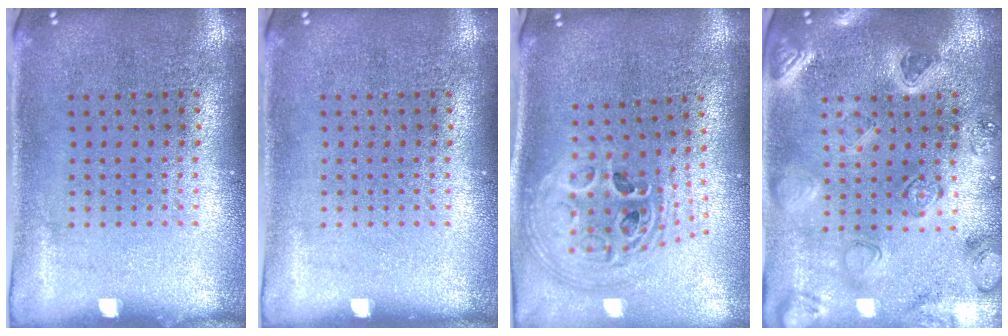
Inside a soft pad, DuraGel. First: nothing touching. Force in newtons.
{"total": 0.0}
{"total": 2.7, "press": 1.9, "slide": 1.9}
{"total": 2.3, "press": 2.3, "slide": 0.3}